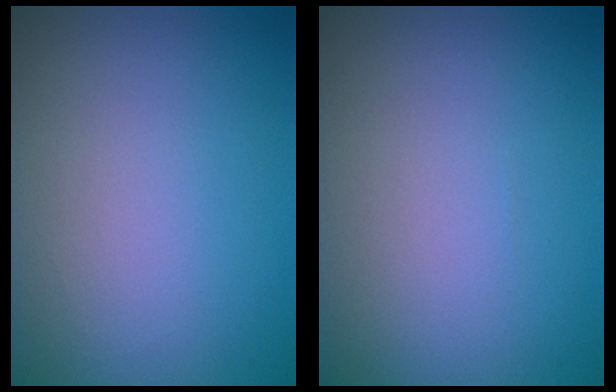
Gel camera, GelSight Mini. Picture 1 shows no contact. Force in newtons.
{"total": 0.0}